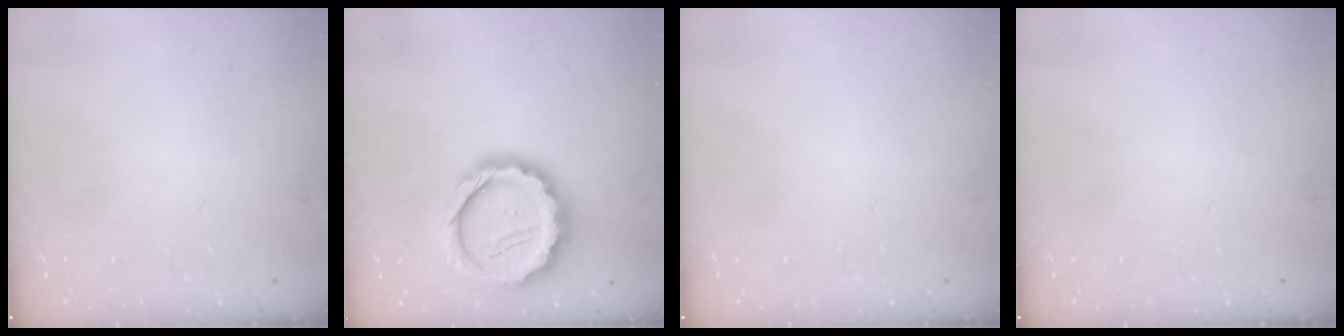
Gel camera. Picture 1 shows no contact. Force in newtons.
{"total": 16.2, "press": 16.0, "slide": 2.6}
{"total": 0.0}
{"total": 0.0}